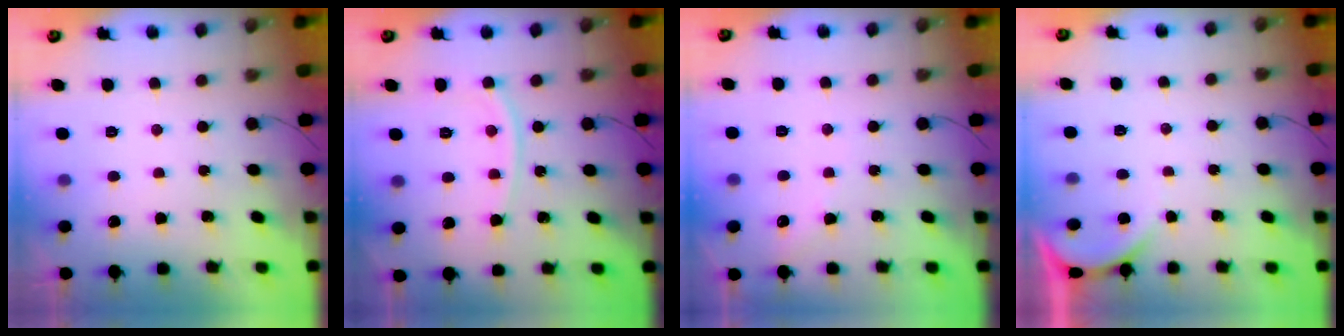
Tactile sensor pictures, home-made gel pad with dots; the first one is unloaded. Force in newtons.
{"total": 7.2, "press": 7.1, "slide": 1.0}
{"total": 3.0, "press": 3.0, "slide": 0.4}
{"total": 2.0, "press": 2.0, "slide": 0.2}